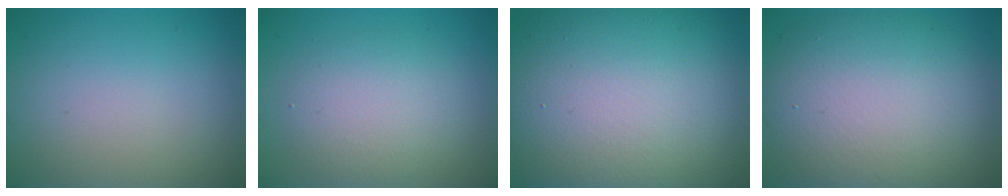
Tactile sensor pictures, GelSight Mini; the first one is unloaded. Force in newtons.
{"total": 4.0, "press": 4.0, "slide": 0.2}
{"total": 17.9, "press": 17.9, "slide": 0.5}
{"total": 11.0, "press": 11.0, "slide": 0.4}